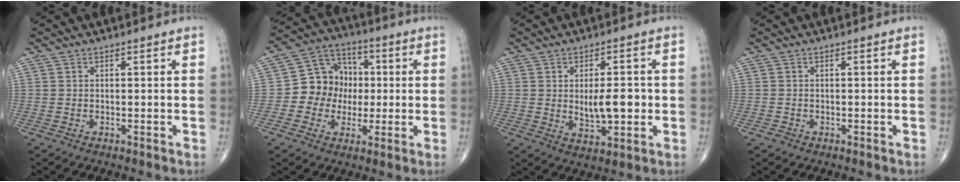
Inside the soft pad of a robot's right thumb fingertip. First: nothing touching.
{"total": 11.3, "force": [-0.5, 10.1, 5.1], "torque": [-0.037, 0.031, -0.017]}
{"total": 7.9, "force": [-0.2, 3.9, 6.9], "torque": [-0.092, -0.006, 0.006]}
{"total": 0.7, "force": [-0.4, 0.5, 0.2], "torque": [-0.003, 0.001, -0.011]}